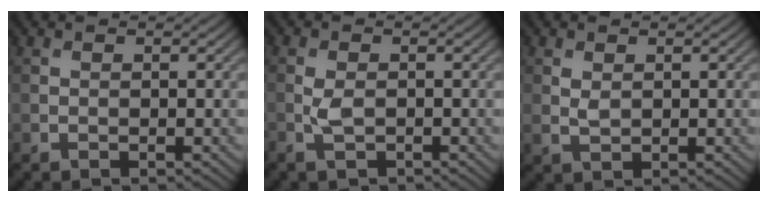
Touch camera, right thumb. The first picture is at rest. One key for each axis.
{"total": 2.5, "fx": -0.8, "fy": 1.6, "fz": 1.8, "tx": -0.047, "ty": -0.005, "tz": -0.017}
{"total": 1.6, "fx": 0.5, "fy": 1.0, "fz": 1.1, "tx": -0.029, "ty": -0.003, "tz": 0.013}